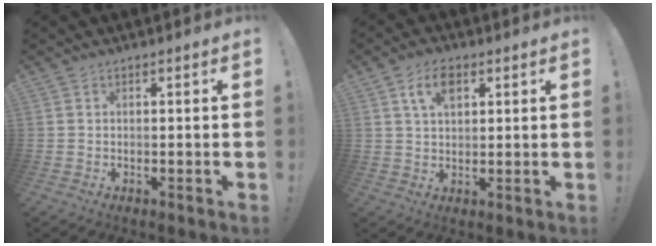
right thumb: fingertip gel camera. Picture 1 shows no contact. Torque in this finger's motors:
{"motor_torque": [0.18, 0.16, 0.02, 0.00, 0.00]}